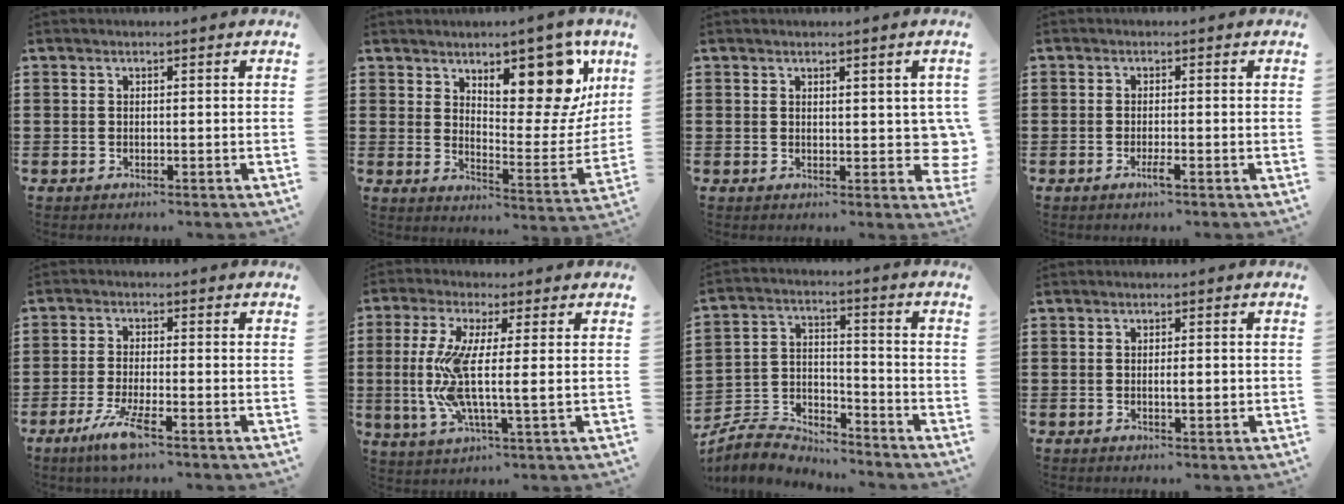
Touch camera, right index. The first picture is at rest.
{"total": 13.9, "force": [8.4, 5.7, 9.4], "torque": [-0.137, -0.044, 0.143]}
{"total": 3.8, "force": [1.3, 2.3, 2.7], "torque": [-0.024, -0.004, 0.019]}
{"total": 2.0, "force": [-1.0, 0.1, 1.7], "torque": [-0.036, -0.006, -0.021]}
{"total": 5.4, "force": [-3.0, 0.5, 4.4], "torque": [-0.105, -0.021, -0.057]}
{"total": 9.0, "force": [0.0, 1.3, 8.9], "torque": [-0.197, -0.022, -0.006]}
{"total": 5.2, "force": [-5.0, 1.4, 0.4], "torque": [-0.031, 0.000, -0.106]}
{"total": 2.1, "force": [-0.2, 0.5, 2.0], "torque": [-0.036, -0.001, -0.003]}